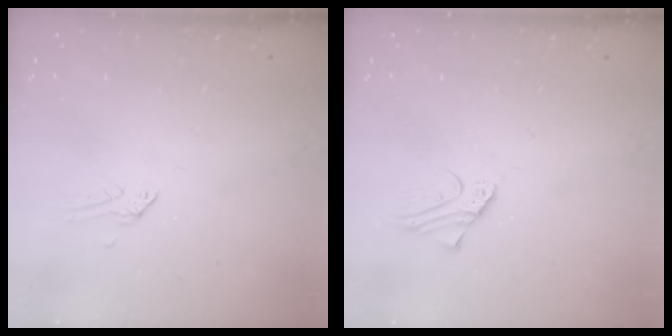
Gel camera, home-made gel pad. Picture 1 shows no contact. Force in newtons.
{"total": 2.4, "press": 2.4, "slide": 0.1}